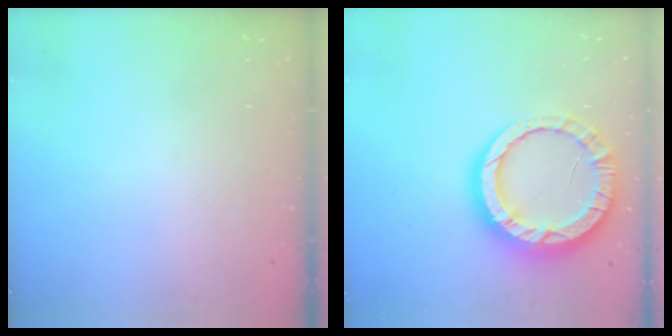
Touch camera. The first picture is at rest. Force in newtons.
{"total": 17.0, "press": 16.9, "slide": 1.6}